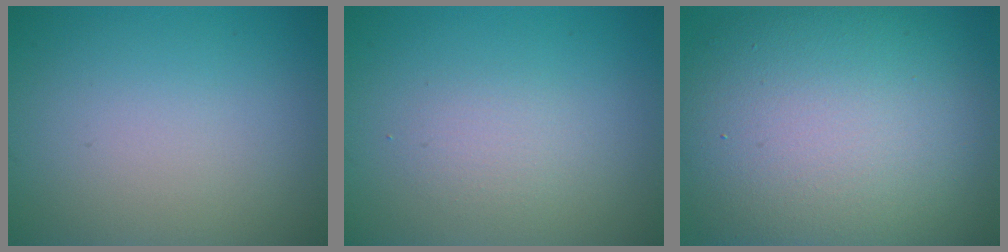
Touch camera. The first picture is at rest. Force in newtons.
{"total": 1.4, "press": 1.4, "slide": 0.0}
{"total": 14.6, "press": 14.6, "slide": 0.5}